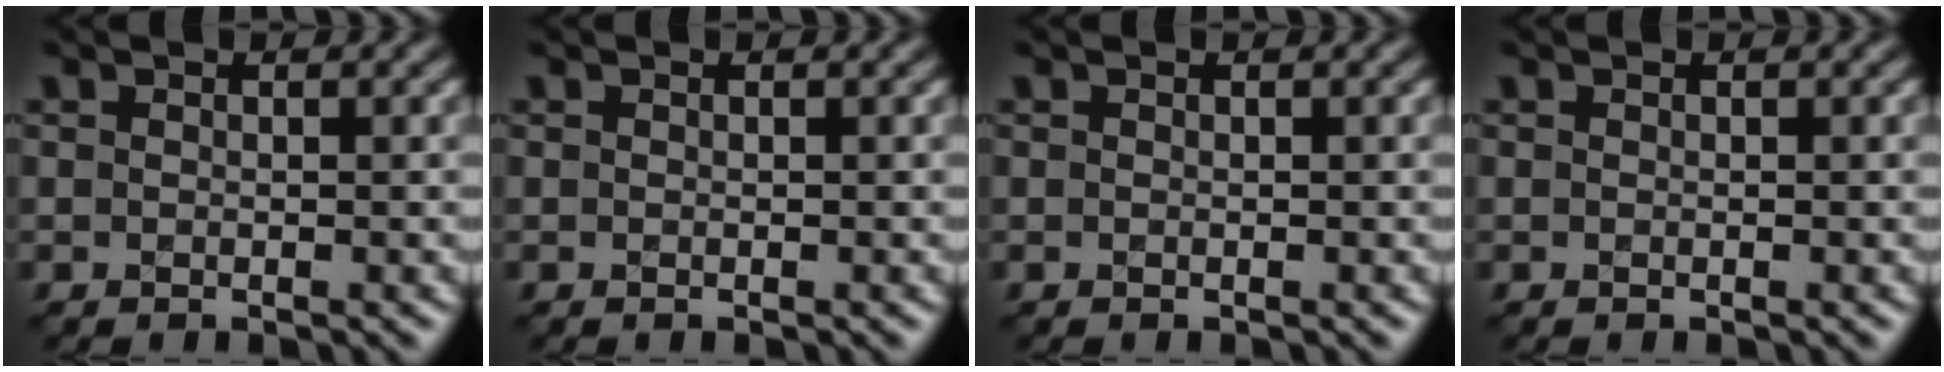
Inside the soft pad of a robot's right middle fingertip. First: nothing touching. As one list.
[{"total": 0.0}, {"total": 0.0}, {"total": 0.0}]